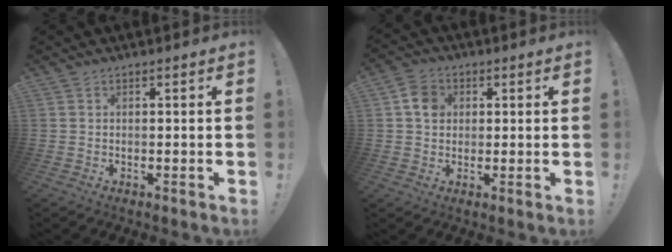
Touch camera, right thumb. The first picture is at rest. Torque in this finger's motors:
{"motor_torque": [0.13, 0.03, 0.26, -0.37, -0.01]}